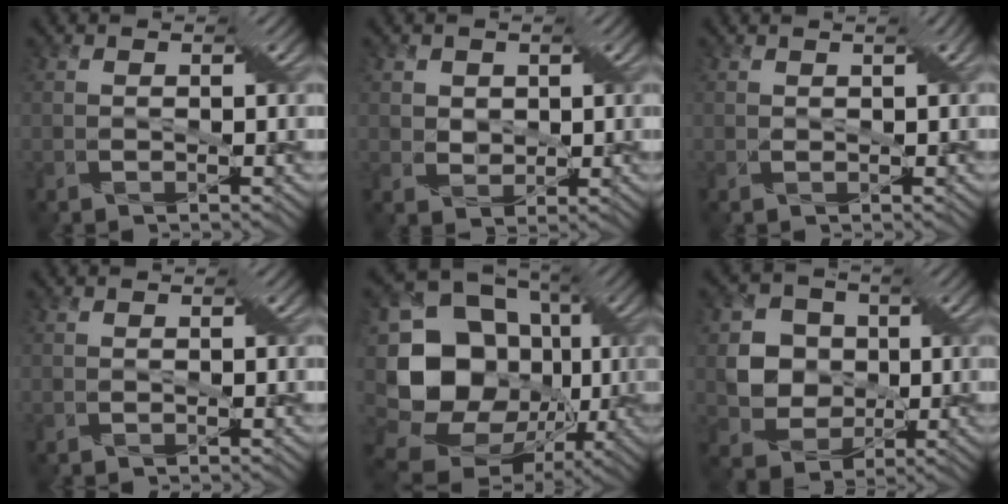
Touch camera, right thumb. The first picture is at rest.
{"total": 3.1, "force": [1.6, 2.5, 1.0], "torque": [-0.043, 0.003, 0.034]}
{"total": 0.8, "force": [0.7, -0.3, 0.3], "torque": [-0.004, 0.004, 0.013]}
{"total": 0.0}
{"total": 21.3, "force": [-2.7, 17.1, 12.4], "torque": [-0.291, -0.004, -0.063]}
{"total": 6.1, "force": [0.7, 5.4, 2.6], "torque": [-0.072, -0.006, 0.009]}